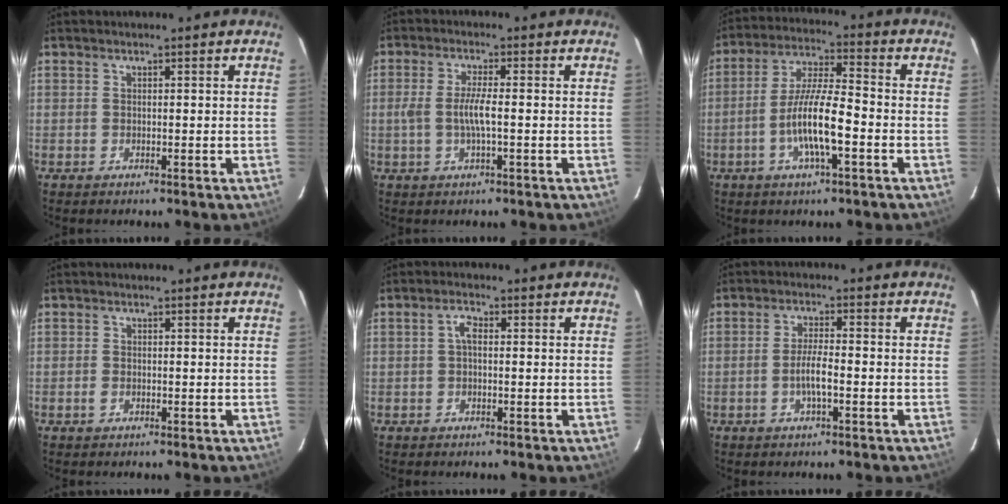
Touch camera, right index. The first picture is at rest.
{"total": 4.7, "force": [-0.8, 0.5, 4.7], "torque": [-0.090, 0.000, -0.014]}
{"total": 10.7, "force": [-3.7, 1.7, 9.8], "torque": [-0.195, 0.000, -0.071]}
{"total": 1.1, "force": [-0.6, 0.7, 0.6], "torque": [-0.010, -0.001, -0.014]}
{"total": 2.1, "force": [0.0, 1.1, 1.8], "torque": [-0.038, 0.010, 0.000]}
{"total": 4.0, "force": [-1.5, 0.5, 3.7], "torque": [-0.075, 0.002, -0.028]}